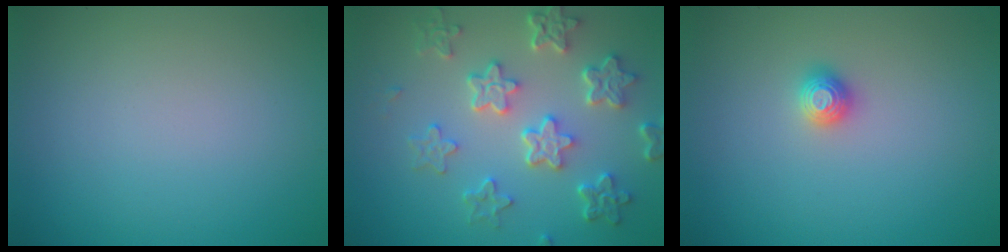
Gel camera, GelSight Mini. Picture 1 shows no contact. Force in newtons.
{"total": 6.2, "press": 4.6, "slide": 4.1}
{"total": 1.2, "press": 1.1, "slide": 0.2}